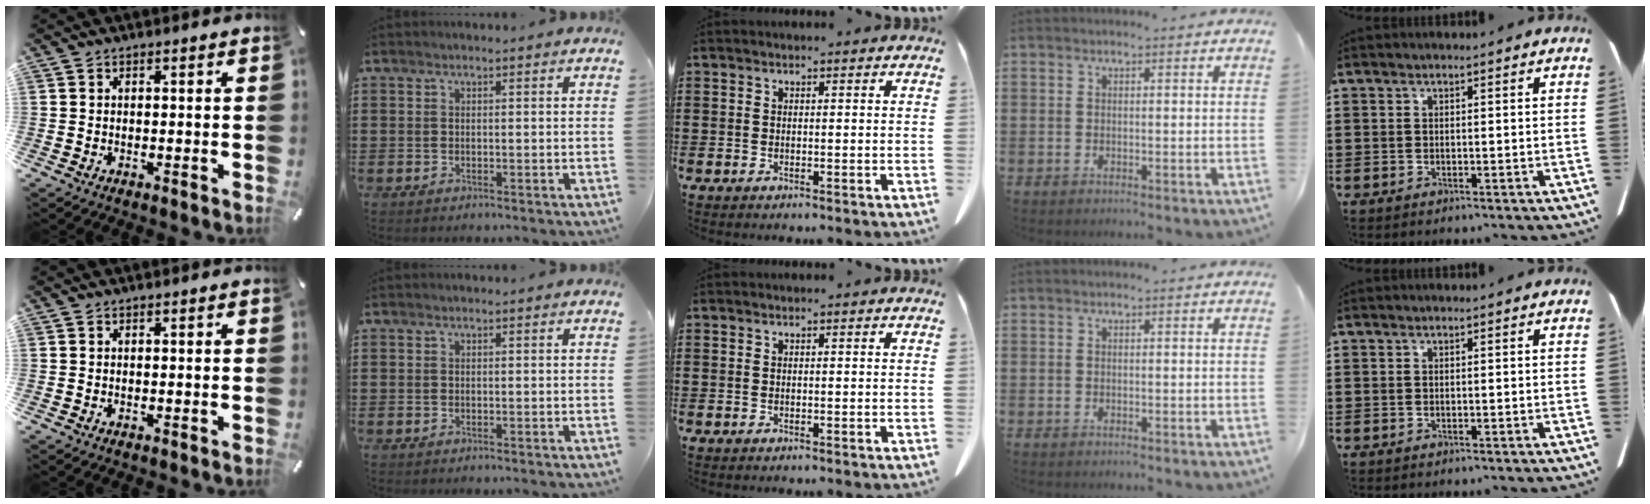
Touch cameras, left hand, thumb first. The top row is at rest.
{}